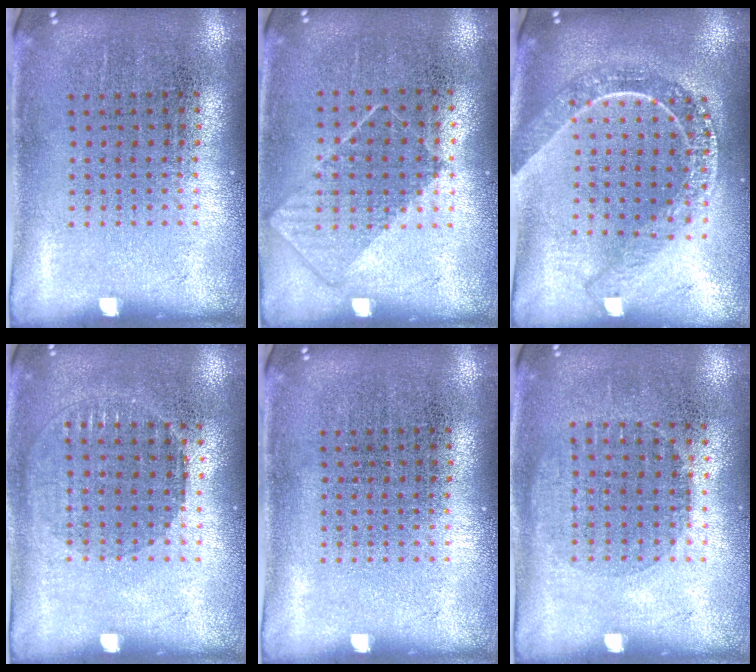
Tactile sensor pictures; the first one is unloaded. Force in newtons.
{"total": 0.8, "press": 0.7, "slide": 0.5}
{"total": 2.3, "press": 1.9, "slide": 1.2}
{"total": 0.9, "press": 0.8, "slide": 0.3}
{"total": 0.0}
{"total": 0.9, "press": 0.8, "slide": 0.4}